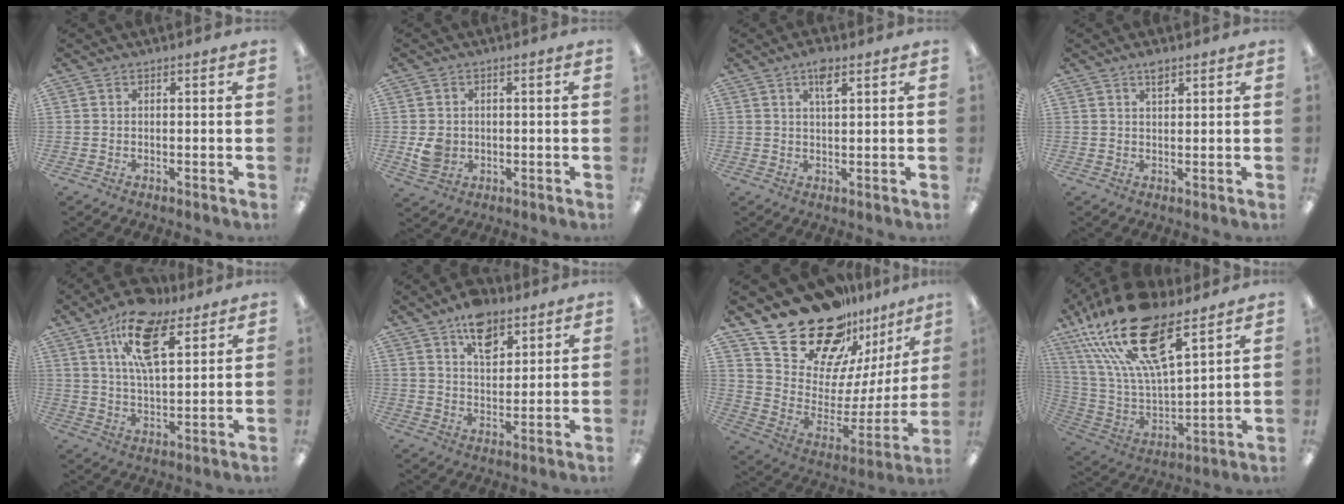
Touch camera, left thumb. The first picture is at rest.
{"total": 4.7, "force": [-0.1, 4.1, 2.2], "torque": [-0.031, -0.002, -0.002]}
{"total": 4.3, "force": [2.7, 1.5, 3.0], "torque": [-0.051, -0.003, 0.044]}
{"total": 2.6, "force": [1.9, 1.0, 1.4], "torque": [-0.016, -0.007, 0.030]}
{"total": 15.6, "force": [9.2, 6.9, 10.5], "torque": [-0.179, -0.025, 0.160]}
{"total": 10.0, "force": [6.5, 5.8, 4.8], "torque": [-0.057, -0.031, 0.114]}
{"total": 27.6, "force": [20.7, 13.2, 12.6], "torque": [-0.204, -0.139, 0.385]}
{"total": 25.3, "force": [16.1, 9.9, 16.8], "torque": [-0.324, -0.088, 0.282]}